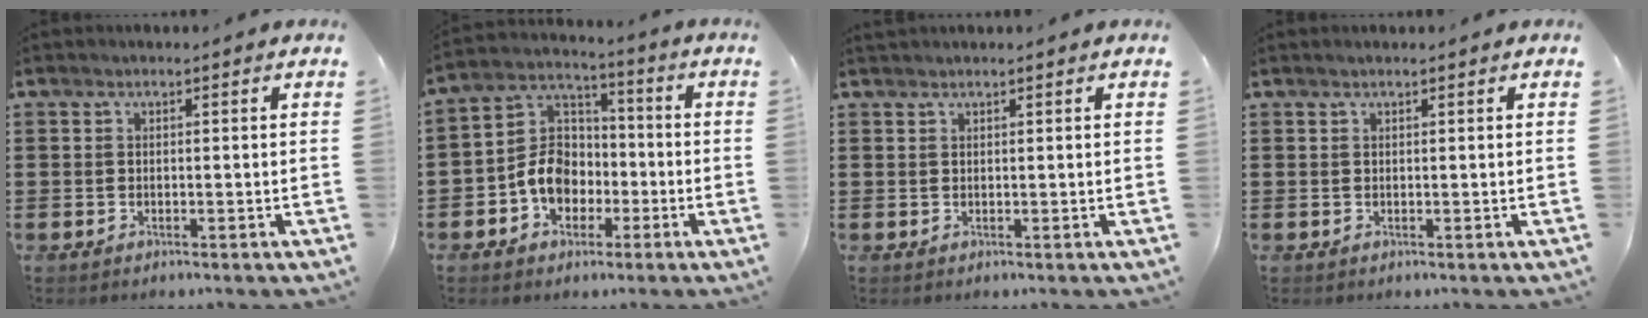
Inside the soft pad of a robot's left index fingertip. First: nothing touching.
{"total": 8.2, "force": [-2.9, 6.5, 4.1], "torque": [-0.116, 0.012, -0.063]}
{"total": 0.7, "force": [0.6, 0.0, 0.3], "torque": [-0.007, 0.000, 0.013]}
{"total": 0.5, "force": [0.4, -0.1, 0.3], "torque": [-0.005, 0.000, 0.008]}